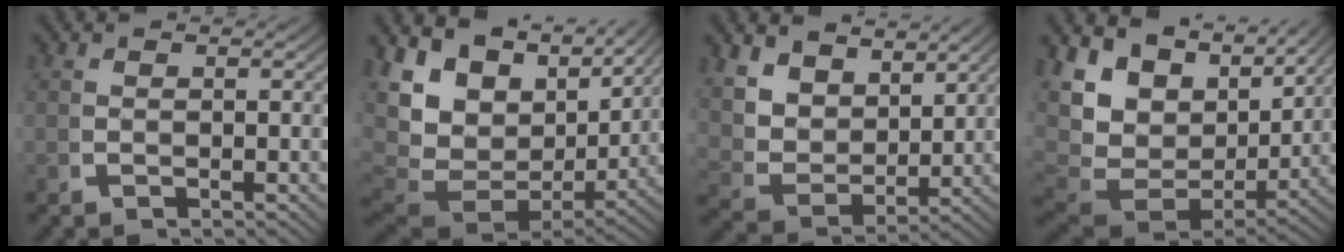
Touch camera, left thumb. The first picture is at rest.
{"total": 13.3, "force": [2.8, 9.0, 9.4], "torque": [-0.215, -0.030, 0.055]}
{"total": 7.1, "force": [2.4, 5.0, 4.4], "torque": [-0.103, -0.025, 0.052]}
{"total": 11.9, "force": [3.0, 7.8, 8.5], "torque": [-0.194, -0.024, 0.056]}